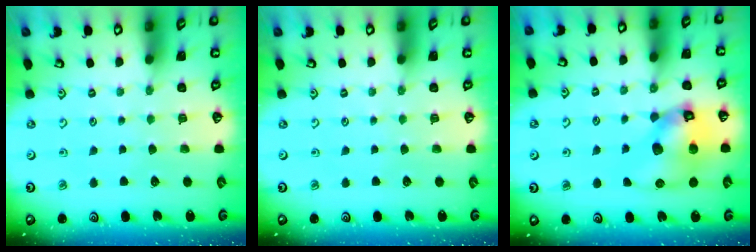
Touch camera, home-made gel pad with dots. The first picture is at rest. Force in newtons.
{"total": 0.0}
{"total": 13.5, "press": 13.3, "slide": 1.9}